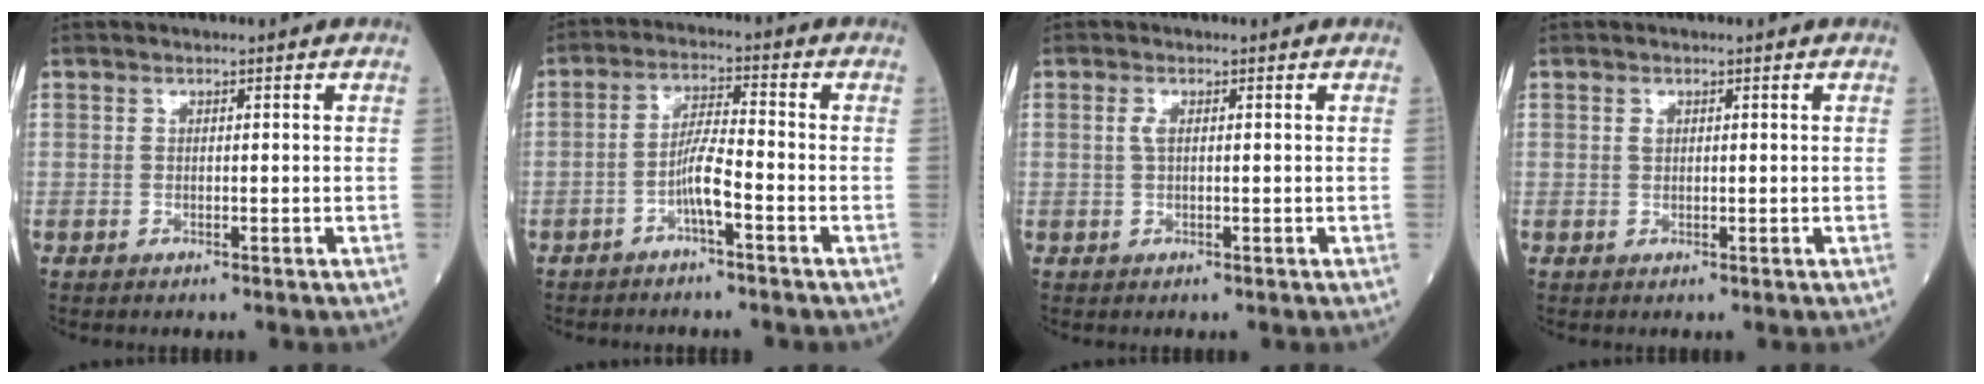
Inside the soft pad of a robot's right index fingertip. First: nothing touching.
{"total": 4.7, "force": [-2.4, 0.1, 4.0], "torque": [-0.078, 0.009, -0.047]}
{"total": 1.2, "force": [0.3, 0.4, 1.1], "torque": [-0.028, 0.000, 0.003]}
{"total": 0.7, "force": [0.3, 0.5, 0.4], "torque": [-0.008, 0.000, 0.005]}